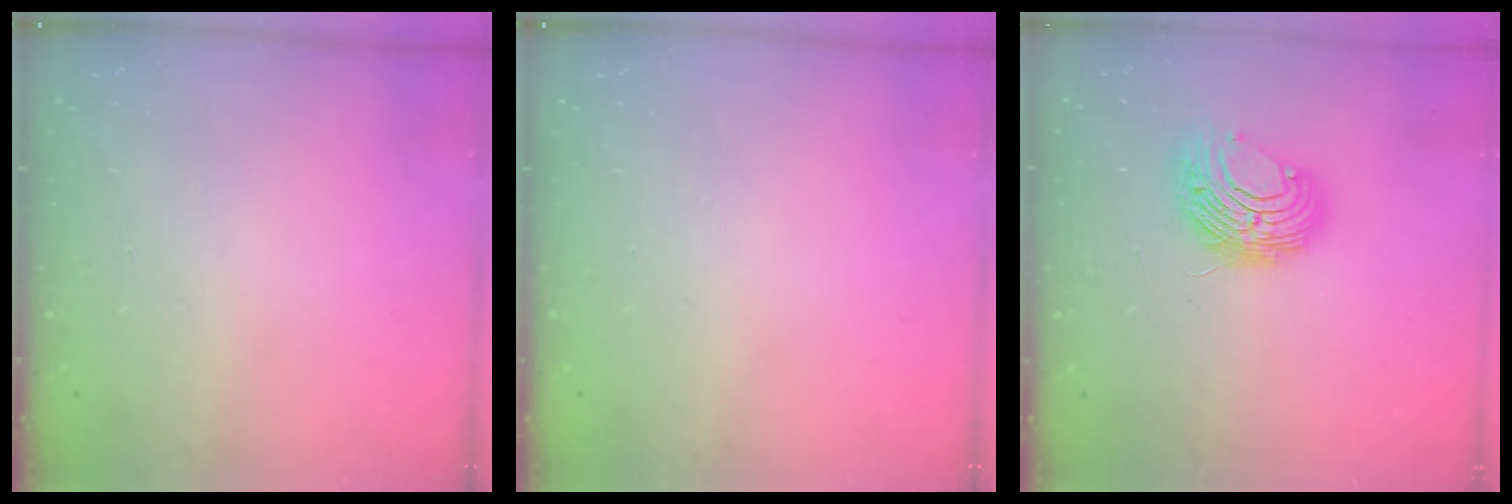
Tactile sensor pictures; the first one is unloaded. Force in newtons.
{"total": 0.0}
{"total": 8.9, "press": 8.9, "slide": 0.1}